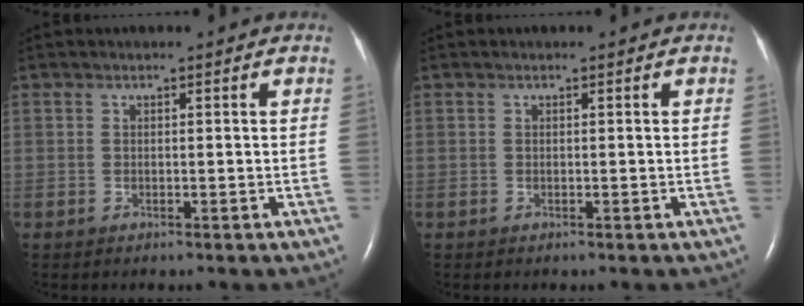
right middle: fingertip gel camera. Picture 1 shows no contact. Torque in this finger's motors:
{"motor_torque": [-0.07, 0.13, 0.00, 0.00]}